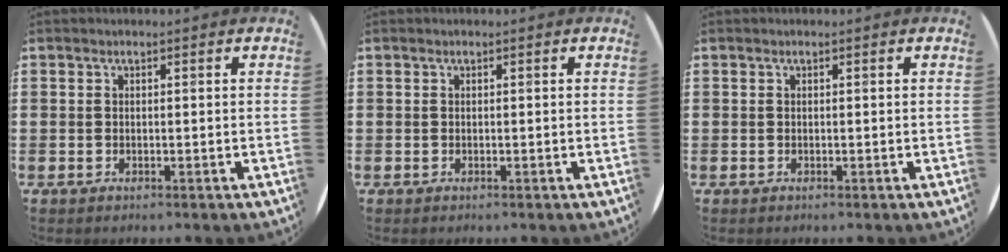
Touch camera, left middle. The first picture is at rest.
{"total": 0.0}
{"total": 0.0}